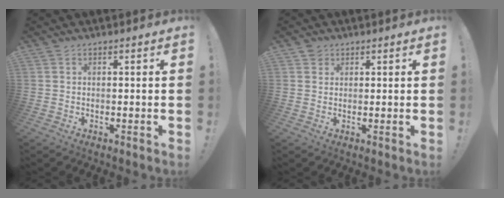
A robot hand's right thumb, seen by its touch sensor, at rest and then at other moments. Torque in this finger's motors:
{"motor_torque": [-0.31, -0.13, -0.38, 0.31, 0.00]}